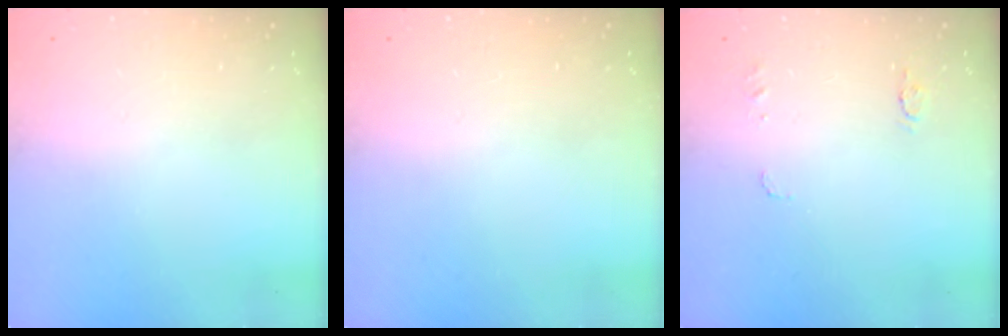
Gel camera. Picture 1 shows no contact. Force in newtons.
{"total": 0.0}
{"total": 5.2, "press": 5.1, "slide": 0.5}